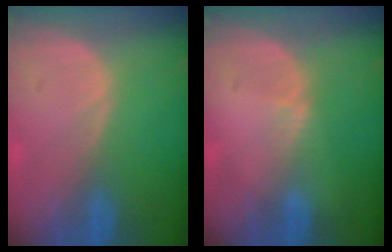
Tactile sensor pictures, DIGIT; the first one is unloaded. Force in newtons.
{"total": 0.8, "press": 0.8, "slide": 0.2}